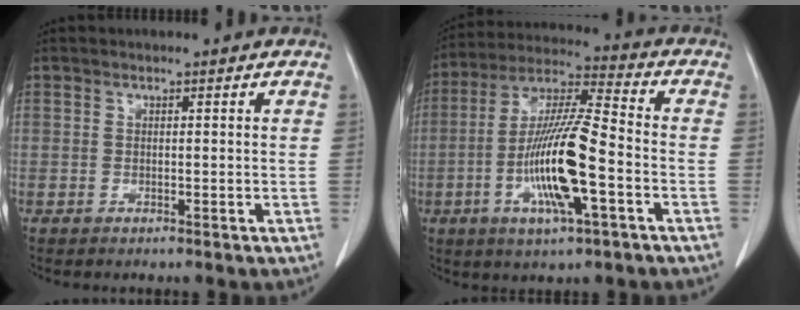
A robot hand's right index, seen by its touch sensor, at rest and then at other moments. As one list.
[{"total": 15.9, "force": [-4.3, 2.1, 15.2], "torque": [-0.301, -0.004, -0.078]}]